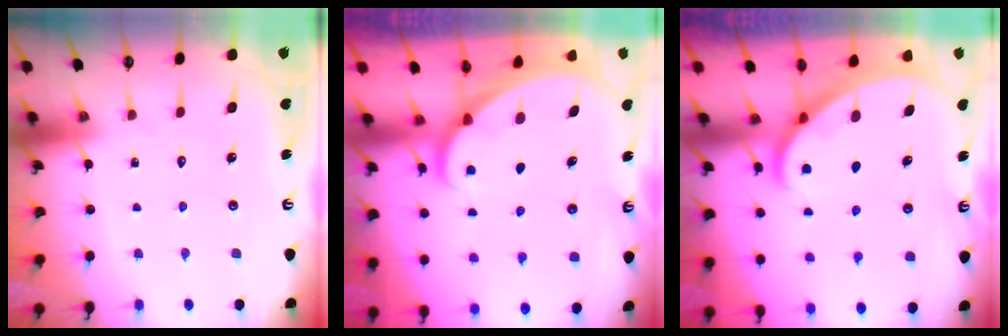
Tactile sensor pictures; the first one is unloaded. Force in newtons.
{"total": 1.9, "press": 1.9, "slide": 0.1}
{"total": 2.7, "press": 2.7, "slide": 0.2}